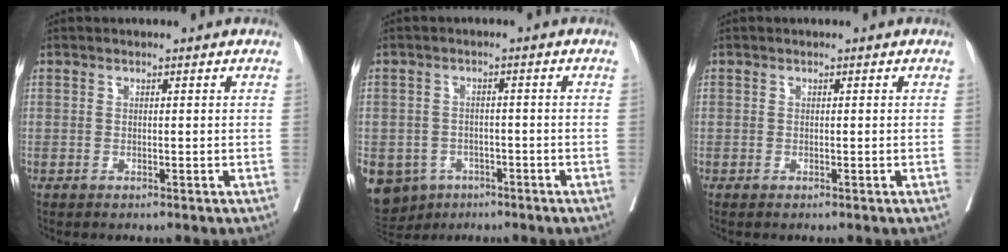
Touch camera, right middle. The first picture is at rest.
{"total": 10.3, "force": [-5.6, 8.1, 2.7], "torque": [-0.073, -0.002, -0.076]}
{"total": 0.0}